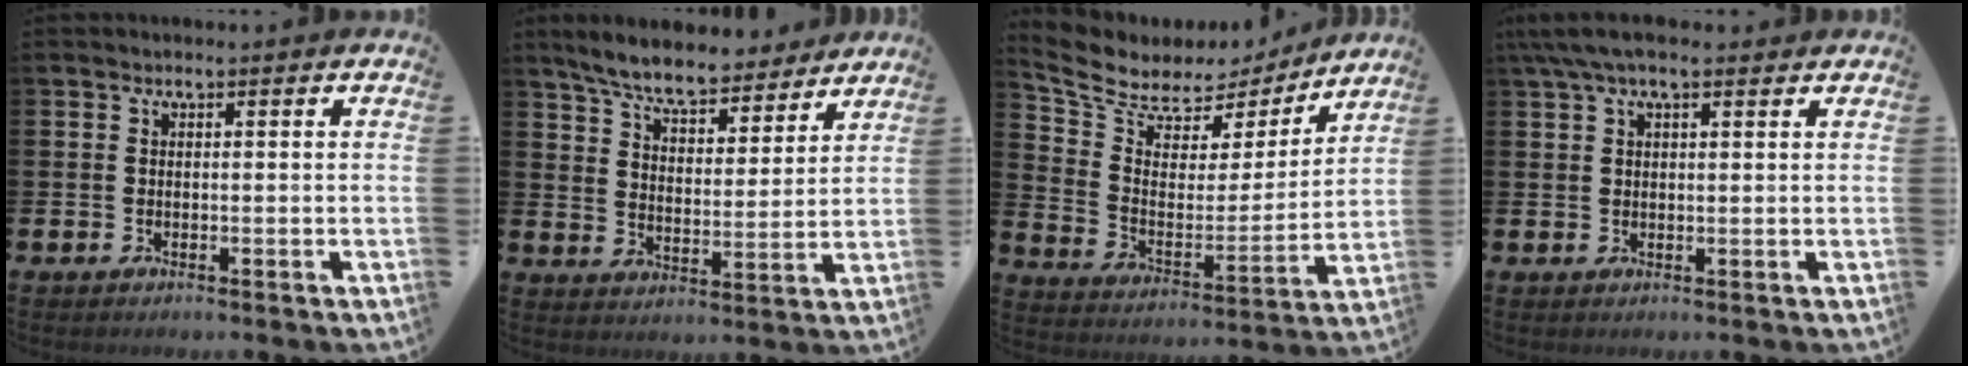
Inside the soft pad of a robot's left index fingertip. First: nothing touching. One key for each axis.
{"total": 7.7, "fx": 7.1, "fy": 1.6, "fz": 2.5, "tx": -0.075, "ty": -0.042, "tz": 0.124}
{"total": 7.2, "fx": 6.4, "fy": 3.2, "fz": 1.0, "tx": -0.069, "ty": -0.048, "tz": 0.111}
{"total": 4.4, "fx": 3.0, "fy": 1.4, "fz": 2.9, "tx": -0.061, "ty": 0.002, "tz": 0.054}